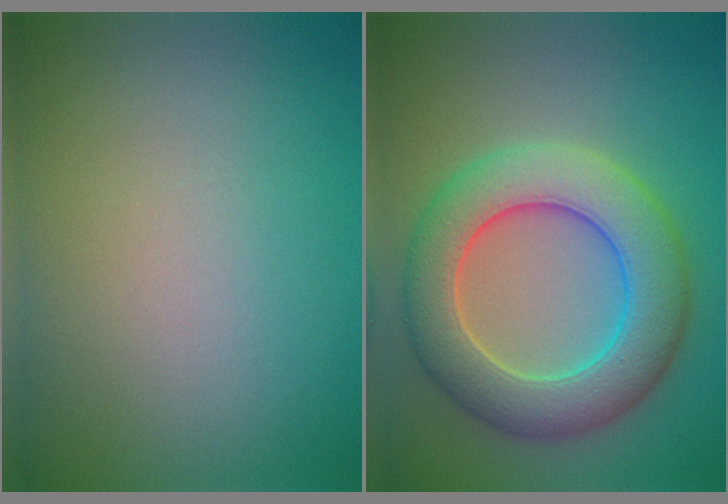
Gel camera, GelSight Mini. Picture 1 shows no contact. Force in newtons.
{"total": 8.2, "press": 8.2, "slide": 0.4}